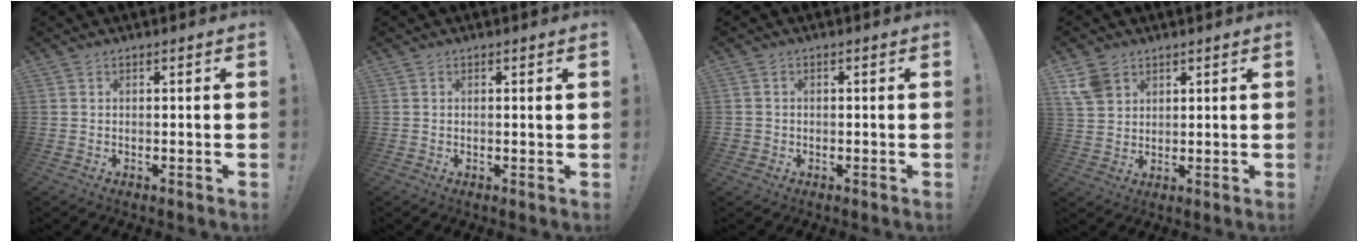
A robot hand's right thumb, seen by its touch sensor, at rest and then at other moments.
{"total": 0.9, "force": [0.5, -0.3, 0.7], "torque": [-0.006, -0.003, 0.007]}
{"total": 1.5, "force": [-0.4, 1.3, 0.6], "torque": [-0.011, 0.004, -0.007]}
{"total": 7.0, "force": [4.2, 4.8, 2.8], "torque": [-0.057, -0.009, 0.087]}